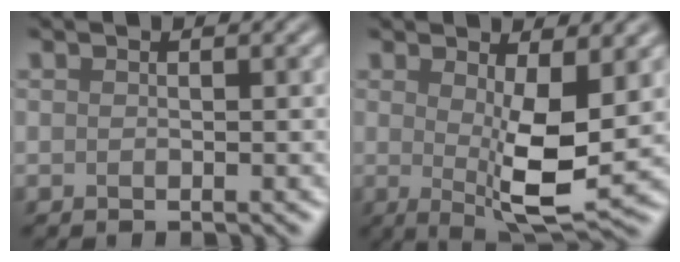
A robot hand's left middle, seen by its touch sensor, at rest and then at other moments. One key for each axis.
{"total": 6.6, "fx": 0.2, "fy": 1.7, "fz": 6.4, "tx": -0.104, "ty": -0.018, "tz": 0.008}